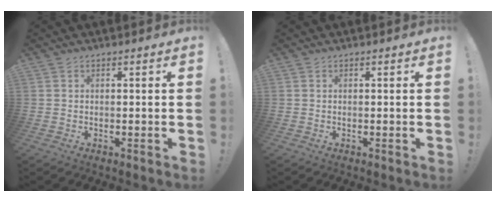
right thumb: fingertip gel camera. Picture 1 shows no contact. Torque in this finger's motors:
{"motor_torque": [-0.07, -0.03, 0.00, 0.00, 0.00]}